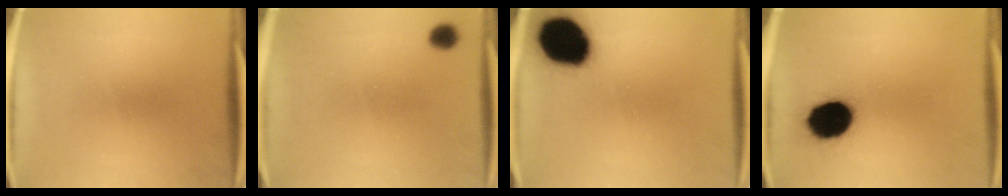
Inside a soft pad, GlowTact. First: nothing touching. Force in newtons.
{"total": 2.2}
{"total": 19.5}
{"total": 14.8}